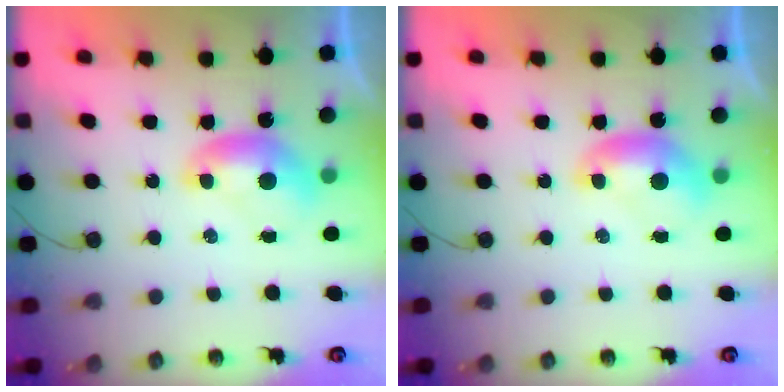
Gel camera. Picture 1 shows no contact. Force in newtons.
{"total": 0.0}